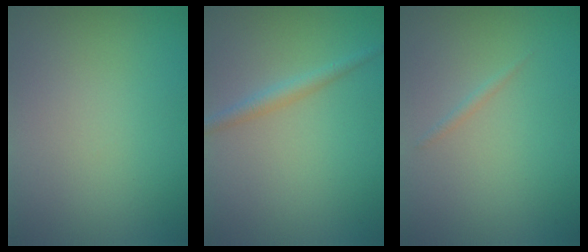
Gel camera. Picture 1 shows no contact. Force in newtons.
{"total": 1.7, "press": 1.7, "slide": 0.0}
{"total": 0.6, "press": 0.6, "slide": 0.0}